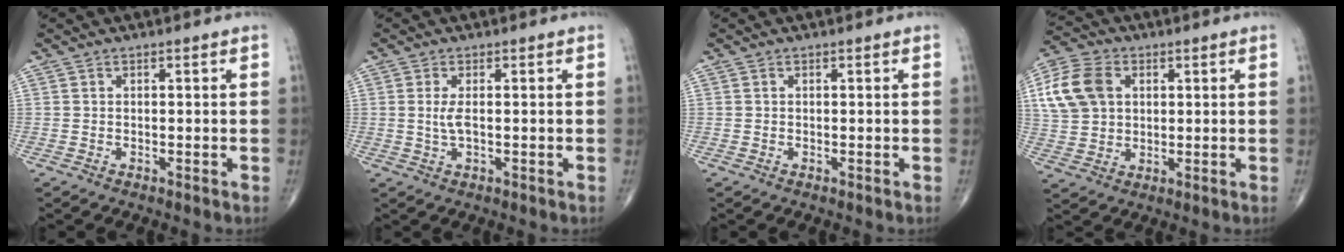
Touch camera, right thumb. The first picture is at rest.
{"total": 2.5, "force": [0.1, 0.8, 2.4], "torque": [-0.058, -0.002, 0.003]}
{"total": 0.0}
{"total": 12.1, "force": [3.2, 8.9, 7.5], "torque": [-0.147, 0.006, 0.060]}